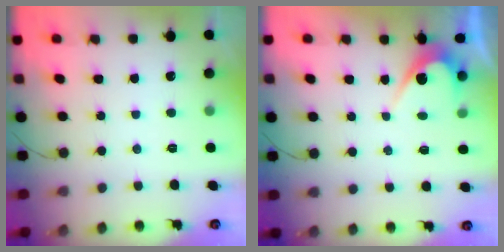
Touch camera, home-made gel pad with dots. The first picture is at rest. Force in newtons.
{"total": 4.6, "press": 4.6, "slide": 0.3}